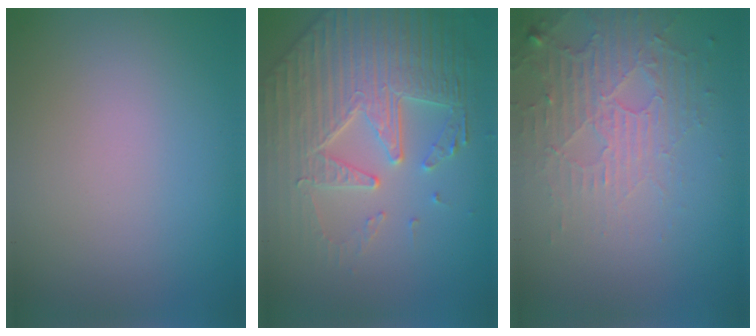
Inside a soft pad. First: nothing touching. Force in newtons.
{"total": 6.7, "press": 5.5, "slide": 3.8}
{"total": 5.2, "press": 3.3, "slide": 4.1}